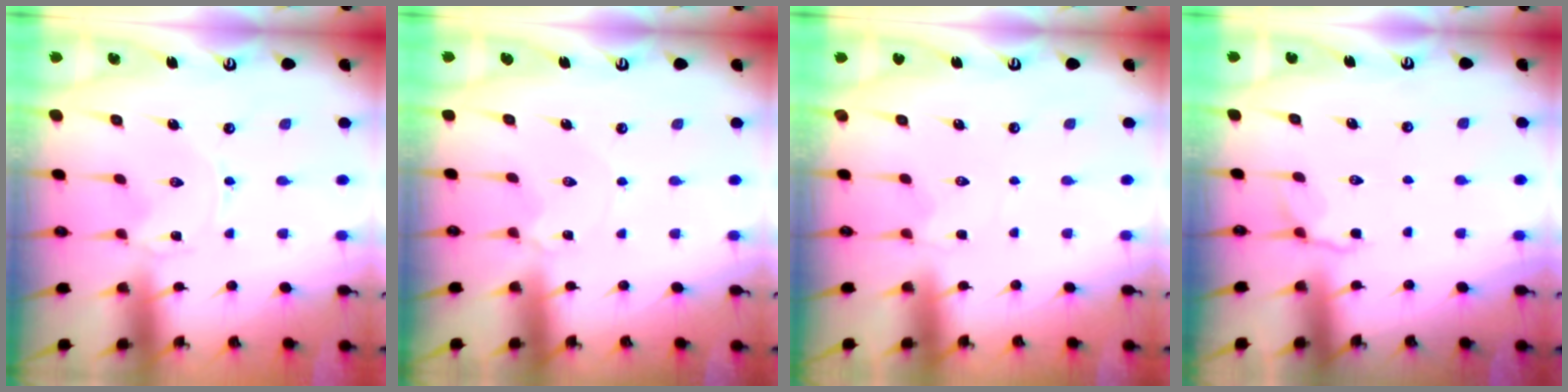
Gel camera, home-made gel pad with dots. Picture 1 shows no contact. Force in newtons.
{"total": 2.5, "press": 2.5, "slide": 0.4}
{"total": 1.6, "press": 1.6, "slide": 0.4}
{"total": 2.5, "press": 1.9, "slide": 1.6}